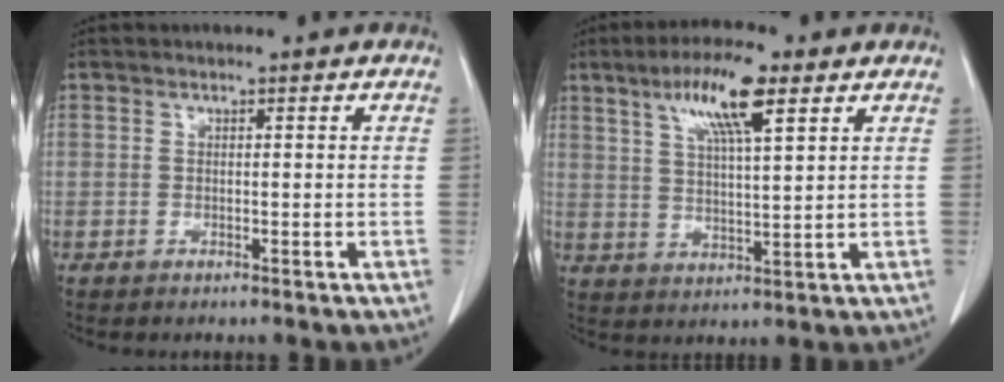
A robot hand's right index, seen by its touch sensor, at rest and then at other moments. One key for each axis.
{"total": 10.3, "fx": 5.4, "fy": 2.1, "fz": 8.5, "tx": -0.160, "ty": 0.010, "tz": 0.097}